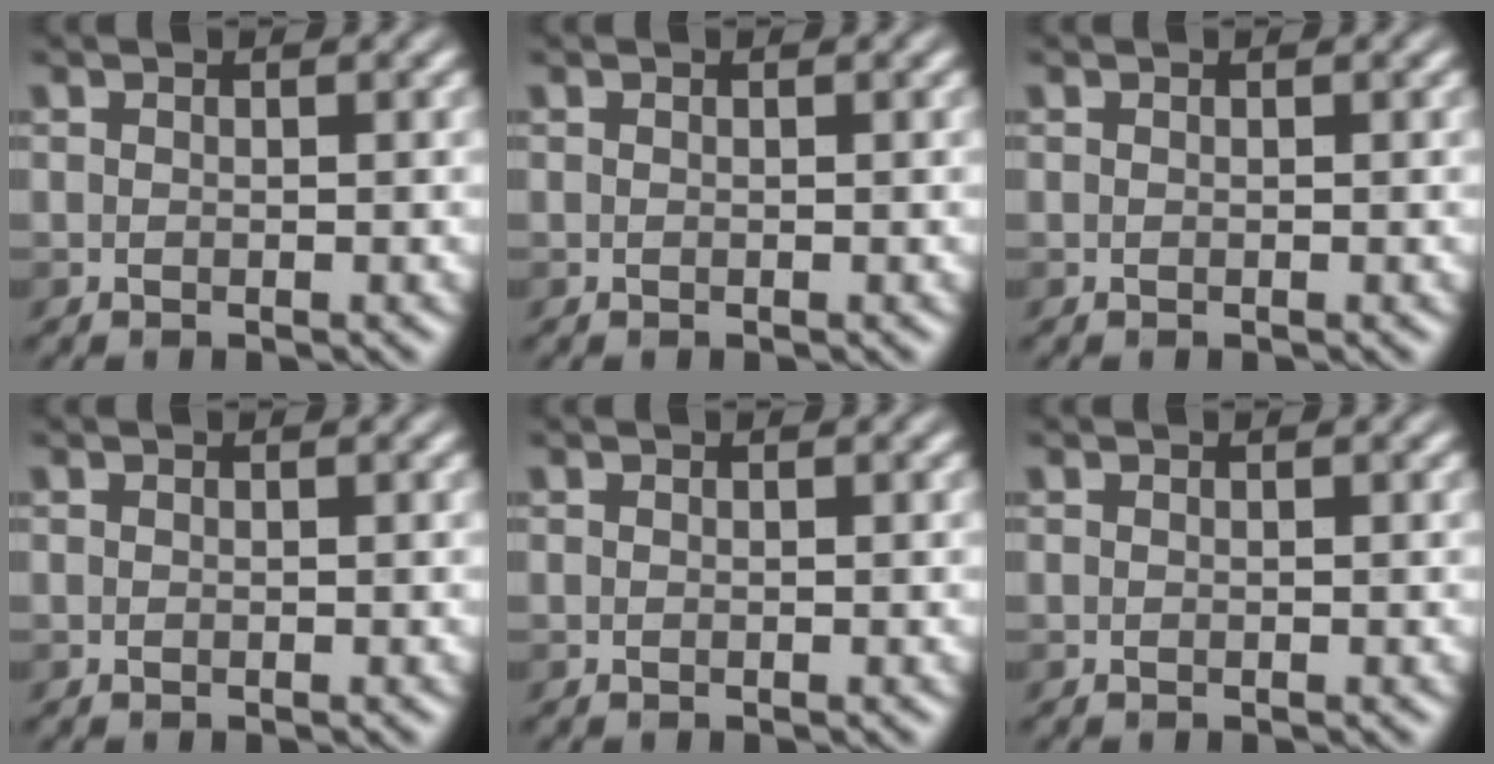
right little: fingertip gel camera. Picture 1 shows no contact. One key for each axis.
{"total": 0.0}
{"total": 0.0}
{"total": 0.0}
{"total": 0.0}
{"total": 0.0}